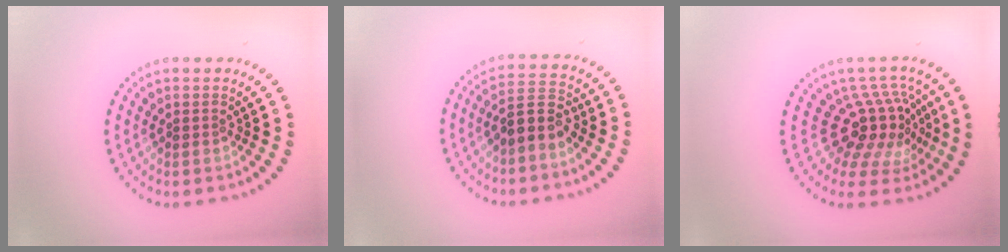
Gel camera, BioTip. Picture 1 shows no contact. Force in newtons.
{"total": 3.0, "press": 2.7, "slide": 1.2}
{"total": 4.9, "press": 3.5, "slide": 3.4}